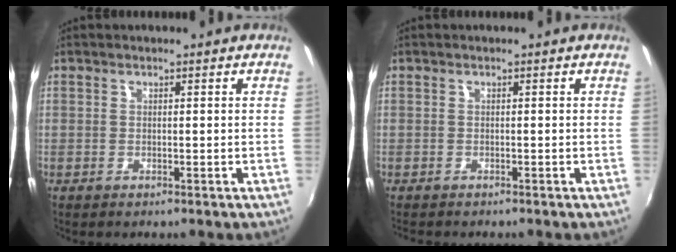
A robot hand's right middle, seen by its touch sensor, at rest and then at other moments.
{"total": 1.4, "force": [-1.3, 0.4, 0.4], "torque": [-0.011, -0.008, -0.021]}